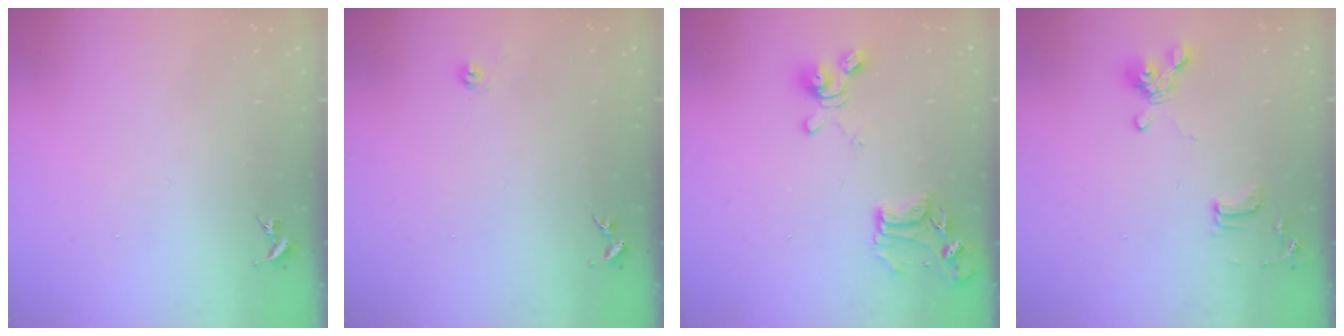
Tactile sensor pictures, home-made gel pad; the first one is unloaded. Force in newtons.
{"total": 5.8, "press": 5.8, "slide": 0.5}
{"total": 14.6, "press": 14.6, "slide": 1.4}
{"total": 12.3, "press": 12.2, "slide": 1.8}